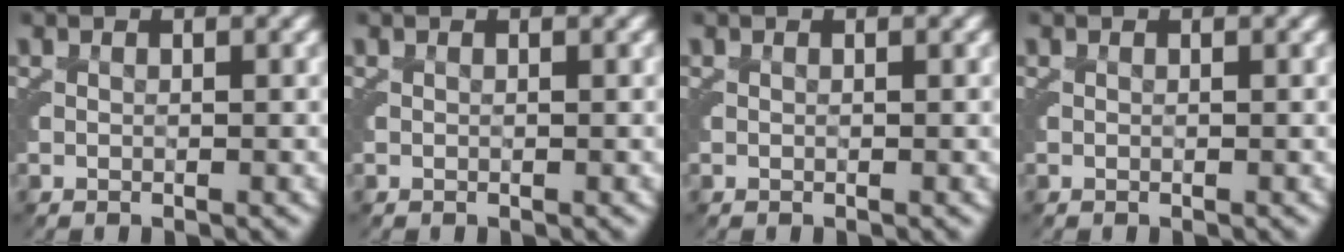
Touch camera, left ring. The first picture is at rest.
{"total": 0.0}
{"total": 0.0}
{"total": 0.0}